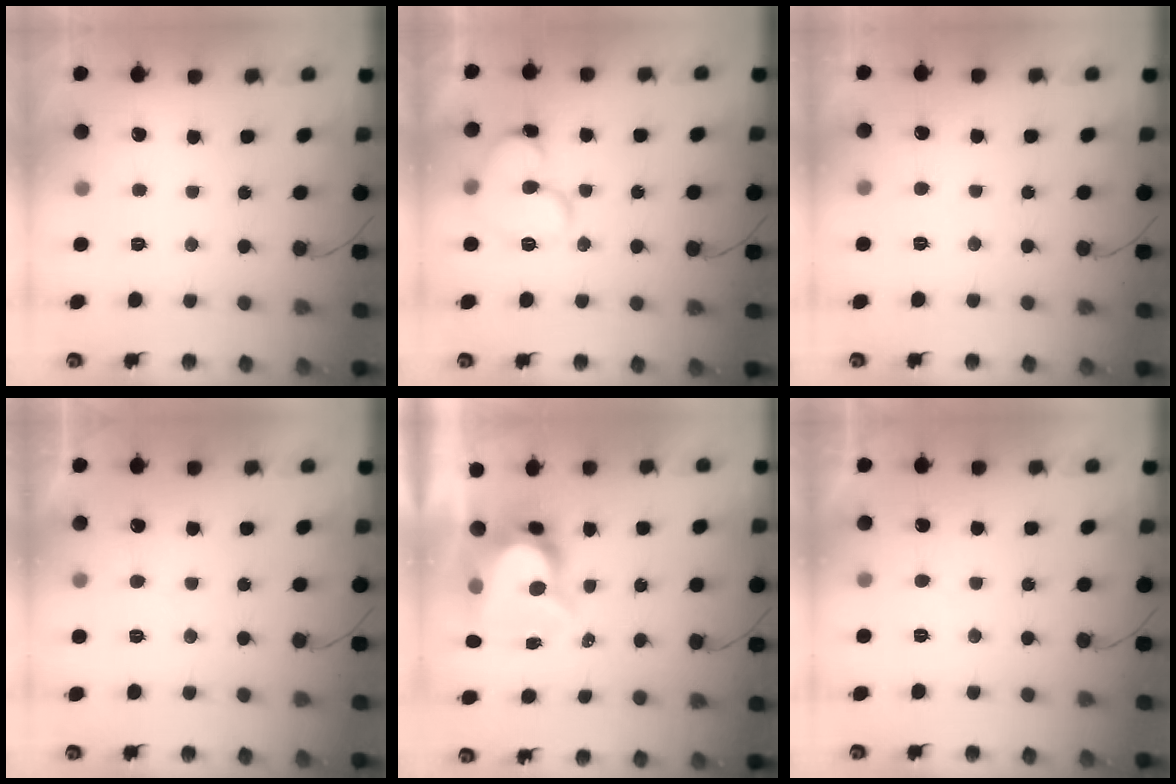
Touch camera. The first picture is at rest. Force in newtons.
{"total": 12.8, "press": 12.7, "slide": 1.7}
{"total": 3.8, "press": 3.8, "slide": 0.3}
{"total": 4.1, "press": 4.1, "slide": 0.1}
{"total": 7.9, "press": 7.8, "slide": 0.7}
{"total": 2.4, "press": 2.4, "slide": 0.2}